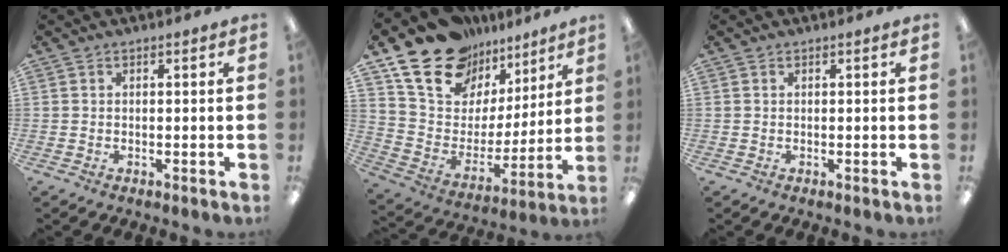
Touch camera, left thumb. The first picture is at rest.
{"total": 18.7, "force": [13.8, 11.2, 5.8], "torque": [-0.120, -0.097, 0.257]}
{"total": 0.0}